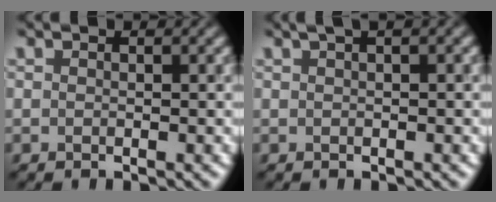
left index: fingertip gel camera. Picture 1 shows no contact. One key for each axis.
{"total": 2.6, "fx": 1.2, "fy": 0.7, "fz": 2.2, "tx": -0.027, "ty": 0.008, "tz": 0.006}